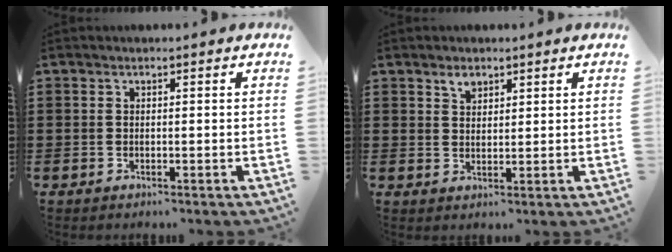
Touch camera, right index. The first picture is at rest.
{"total": 2.2, "force": [1.7, 1.1, 0.8], "torque": [-0.011, -0.001, 0.030]}